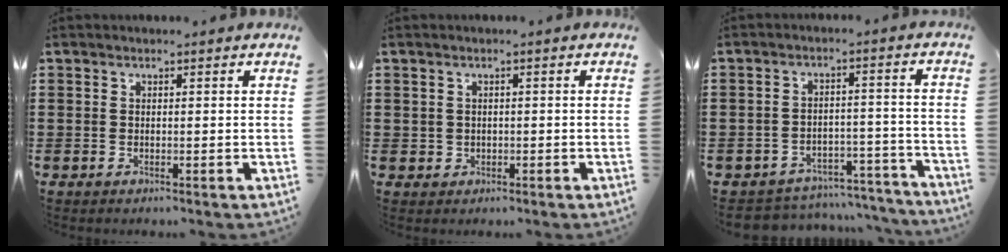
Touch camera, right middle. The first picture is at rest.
{"total": 1.0, "force": [0.2, 1.0, 0.2], "torque": [-0.007, 0.005, 0.003]}
{"total": 5.1, "force": [-5.0, 0.9, 0.3], "torque": [-0.006, 0.012, -0.101]}